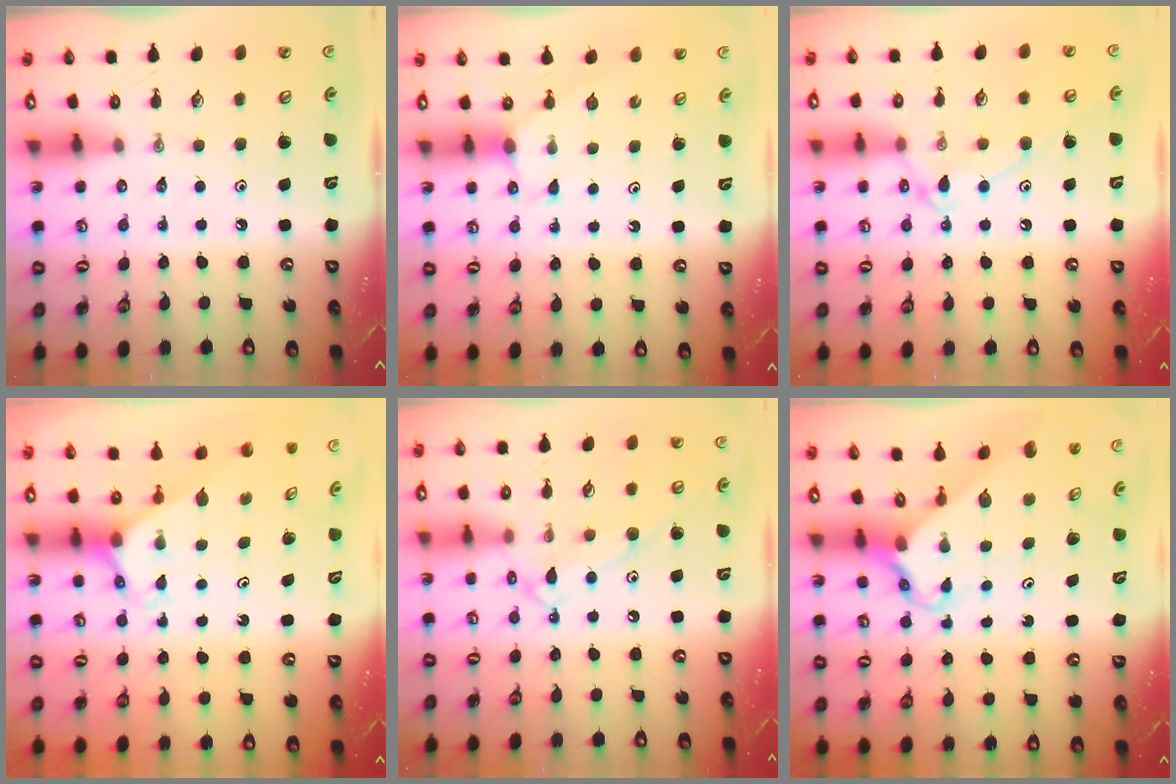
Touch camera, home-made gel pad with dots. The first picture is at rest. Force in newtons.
{"total": 2.9, "press": 2.9, "slide": 0.3}
{"total": 11.4, "press": 11.4, "slide": 1.1}
{"total": 2.7, "press": 2.7, "slide": 0.2}
{"total": 10.8, "press": 10.7, "slide": 0.8}
{"total": 2.5, "press": 2.5, "slide": 0.2}